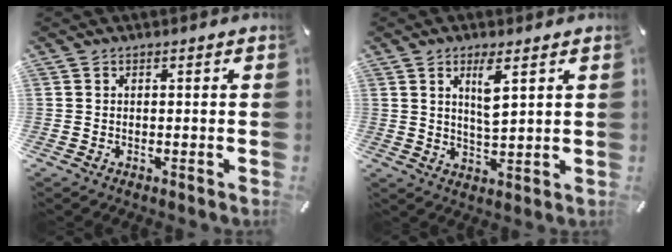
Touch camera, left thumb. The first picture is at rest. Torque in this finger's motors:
{"motor_torque": [0.16, 0.03, 0.04, -0.06, -0.06]}